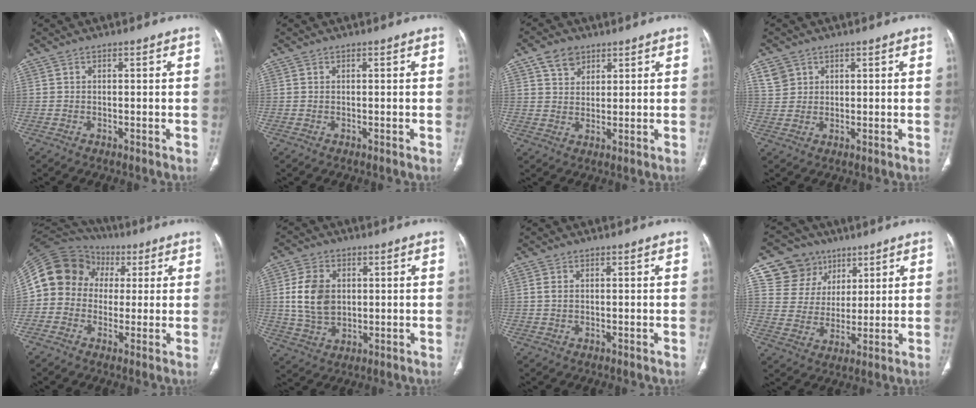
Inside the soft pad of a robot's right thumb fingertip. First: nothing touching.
{"total": 0.0}
{"total": 5.4, "force": [3.2, 3.8, 2.1], "torque": [-0.019, -0.017, 0.060]}
{"total": 3.6, "force": [2.0, 3.0, 0.7], "torque": [0.004, -0.004, 0.041]}
{"total": 14.8, "force": [1.9, 12.8, 7.1], "torque": [-0.123, 0.042, 0.026]}
{"total": 10.0, "force": [1.4, 7.3, 6.7], "torque": [-0.111, -0.003, 0.033]}
{"total": 1.3, "force": [0.3, 0.8, 1.0], "torque": [-0.024, 0.001, 0.006]}
{"total": 11.4, "force": [6.1, 9.4, 2.2], "torque": [-0.002, -0.025, 0.116]}